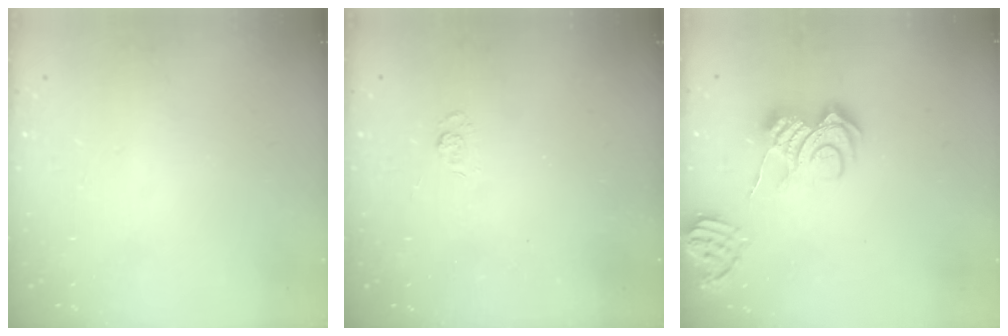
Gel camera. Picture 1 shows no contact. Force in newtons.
{"total": 3.0, "press": 2.6, "slide": 1.5}
{"total": 9.3, "press": 9.2, "slide": 1.2}